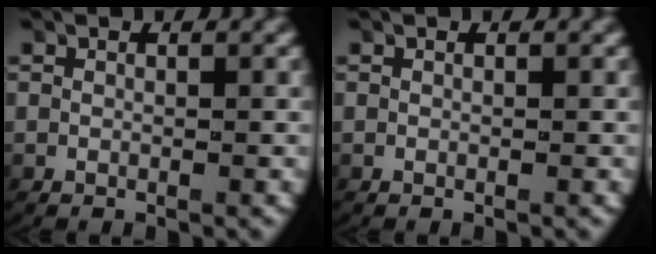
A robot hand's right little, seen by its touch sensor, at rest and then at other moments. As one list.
[{"total": 0.0}]